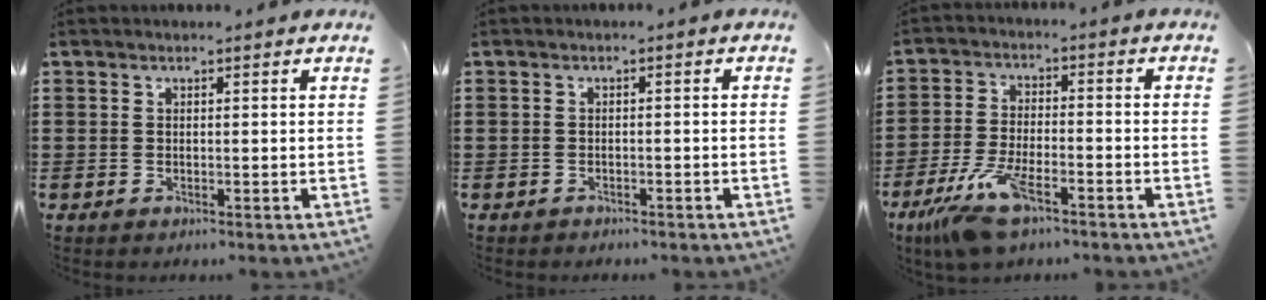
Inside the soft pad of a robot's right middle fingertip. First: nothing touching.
{"total": 0.8, "force": [-0.8, 0.3, -0.1], "torque": [-0.001, 0.003, -0.018]}
{"total": 9.2, "force": [-6.0, 2.7, 6.4], "torque": [-0.150, -0.013, -0.115]}